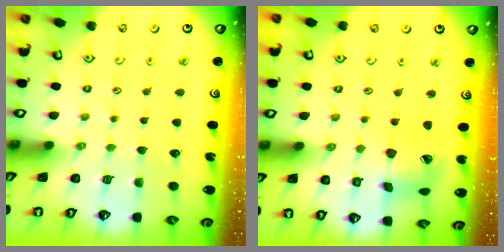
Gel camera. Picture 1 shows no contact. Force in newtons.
{"total": 10.3, "press": 10.3, "slide": 1.4}